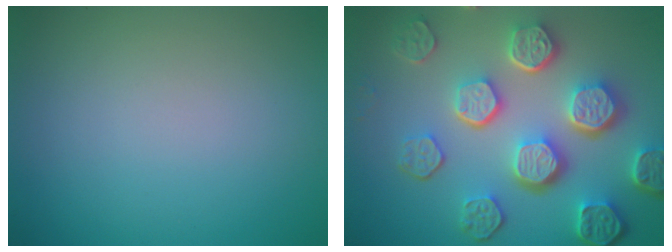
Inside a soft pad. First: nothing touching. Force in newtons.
{"total": 8.5, "press": 6.2, "slide": 5.8}